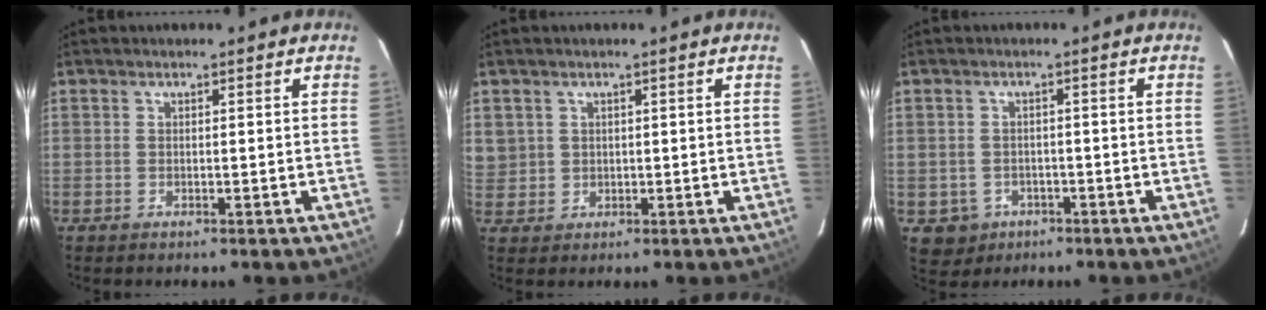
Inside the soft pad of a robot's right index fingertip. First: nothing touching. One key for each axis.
{"total": 3.7, "fx": 1.4, "fy": 3.4, "fz": 0.3, "tx": -0.003, "ty": 0.003, "tz": 0.035}
{"total": 4.0, "fx": -1.6, "fy": 3.7, "fz": 0.5, "tx": -0.009, "ty": 0.008, "tz": -0.017}